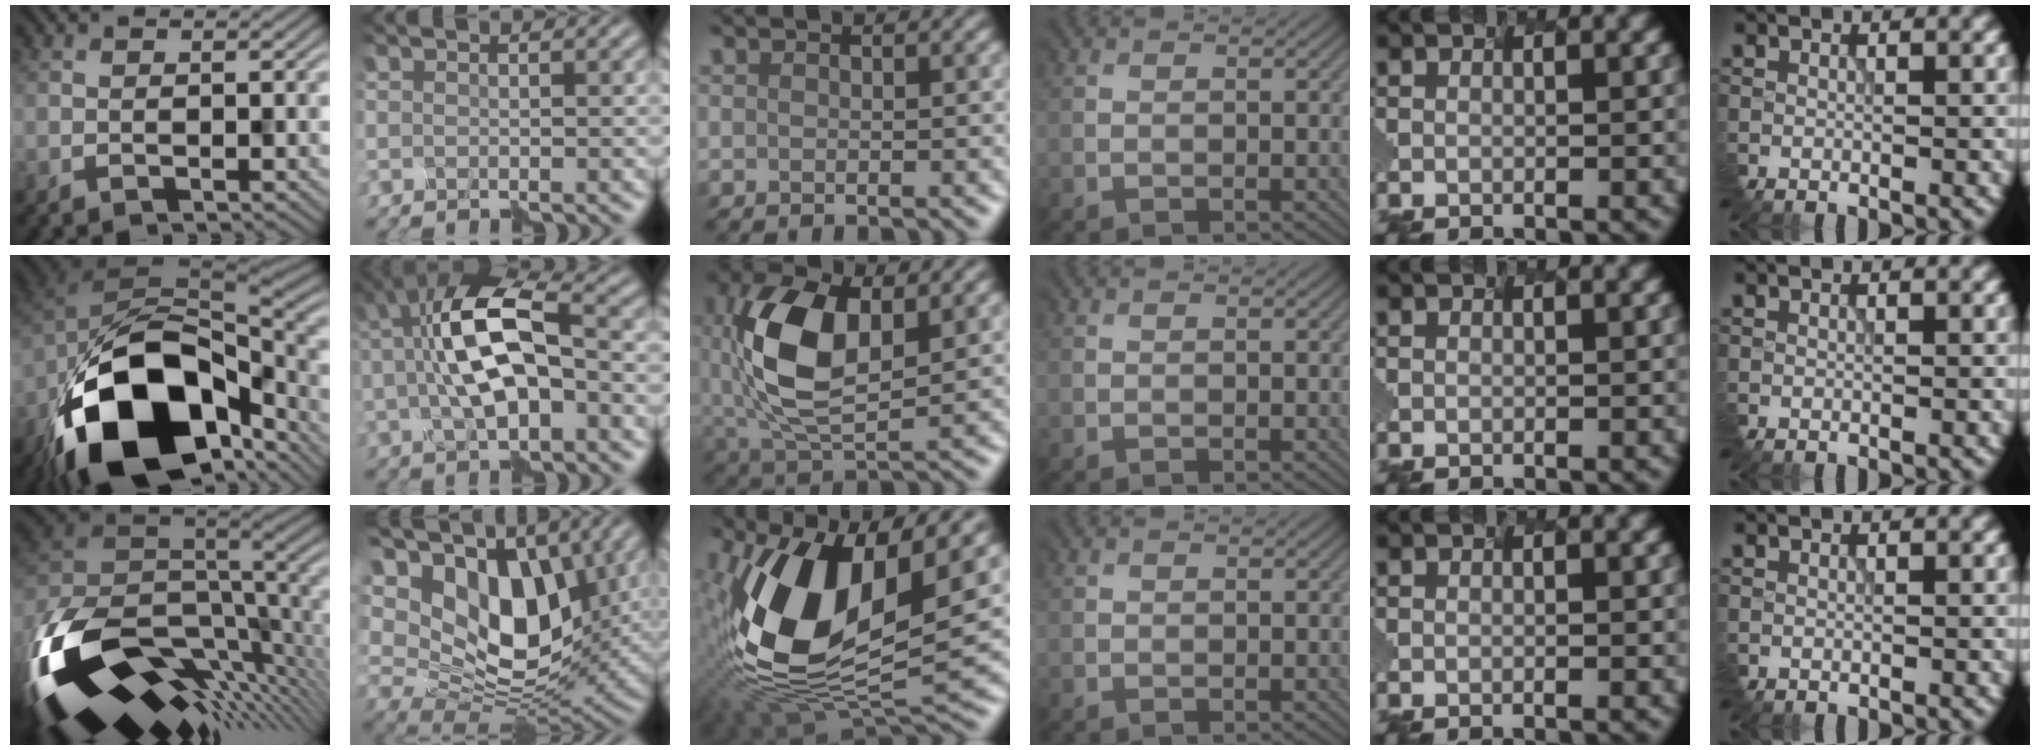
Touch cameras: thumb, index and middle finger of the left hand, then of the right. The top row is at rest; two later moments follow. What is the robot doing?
{"motion": "assemble", "object": "markers"}